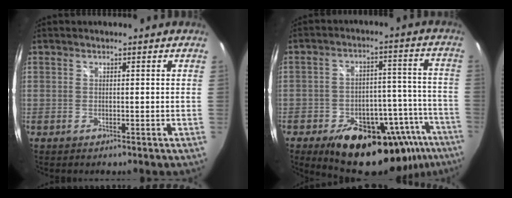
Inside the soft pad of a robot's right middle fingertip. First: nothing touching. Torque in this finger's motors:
{"motor_torque": [0.74, -0.76, 0.43, 0.11]}